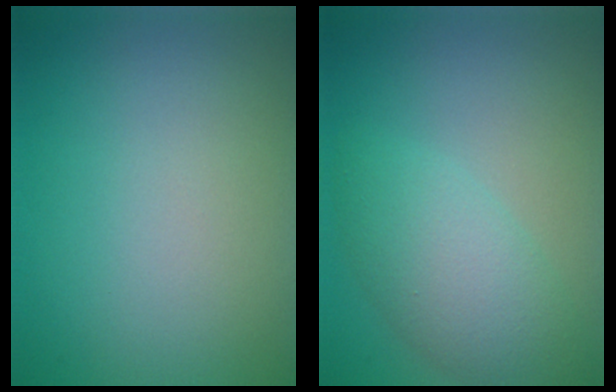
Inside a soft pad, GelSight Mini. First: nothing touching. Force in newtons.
{"total": 4.7, "press": 4.7, "slide": 0.2}